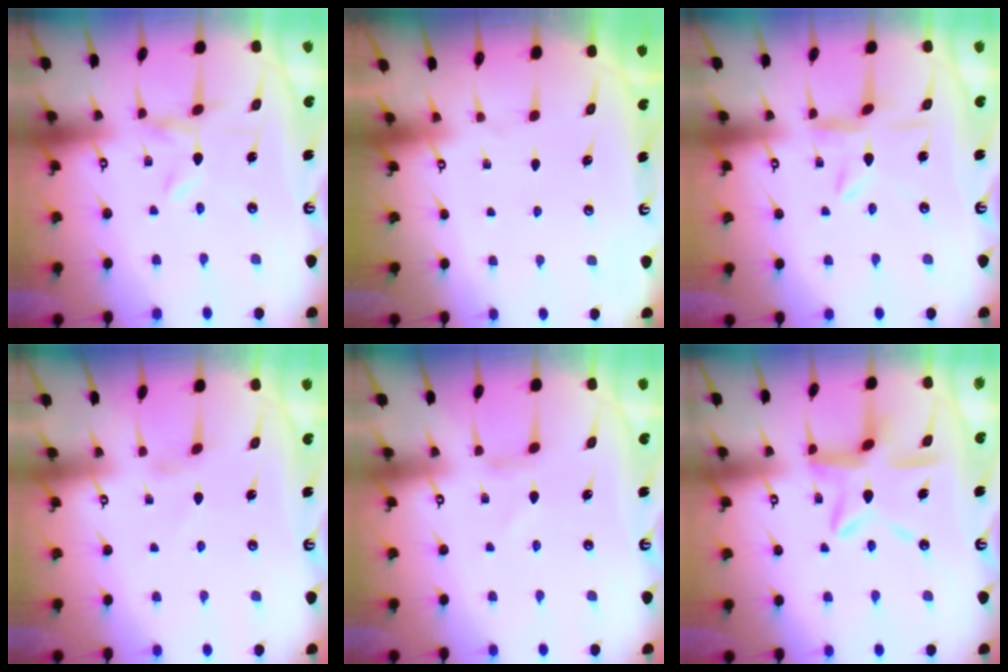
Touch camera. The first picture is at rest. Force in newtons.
{"total": 0.0}
{"total": 1.3, "press": 1.2, "slide": 0.2}
{"total": 0.5, "press": 0.5, "slide": 0.2}
{"total": 1.0, "press": 0.9, "slide": 0.2}
{"total": 12.1, "press": 12.1, "slide": 1.2}